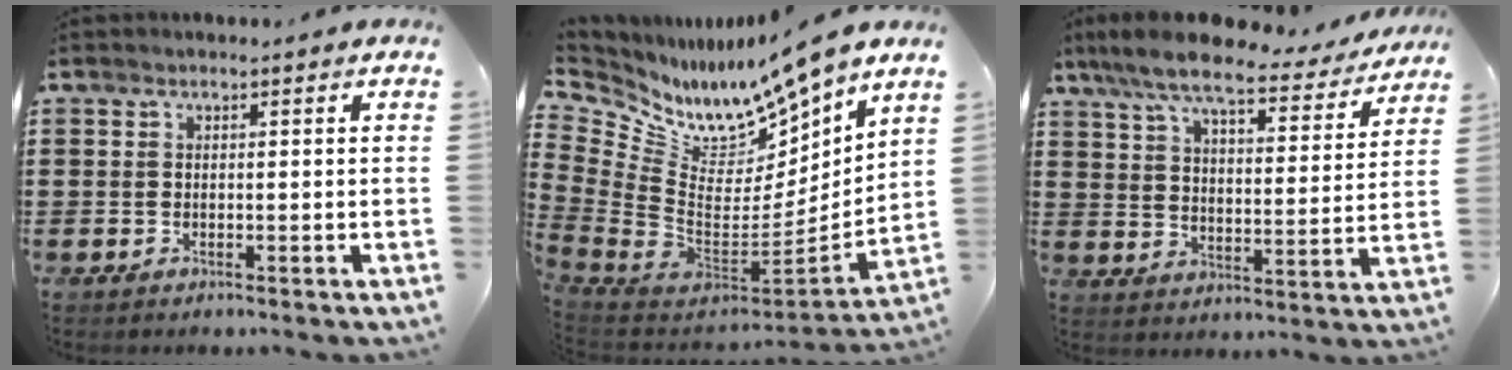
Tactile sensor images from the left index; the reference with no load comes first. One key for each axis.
{"total": 10.3, "fx": 9.2, "fy": 3.1, "fz": 3.3, "tx": -0.099, "ty": -0.101, "tz": 0.158}
{"total": 9.1, "fx": 7.8, "fy": 1.4, "fz": 4.5, "tx": -0.118, "ty": -0.036, "tz": 0.133}